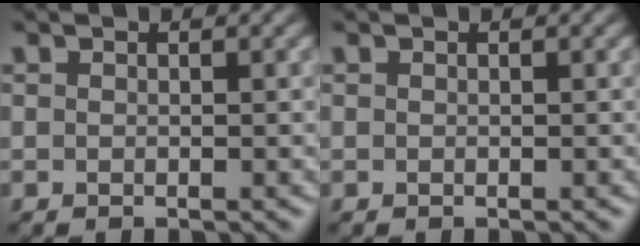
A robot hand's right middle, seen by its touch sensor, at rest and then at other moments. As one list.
[{"total": 0.0}]